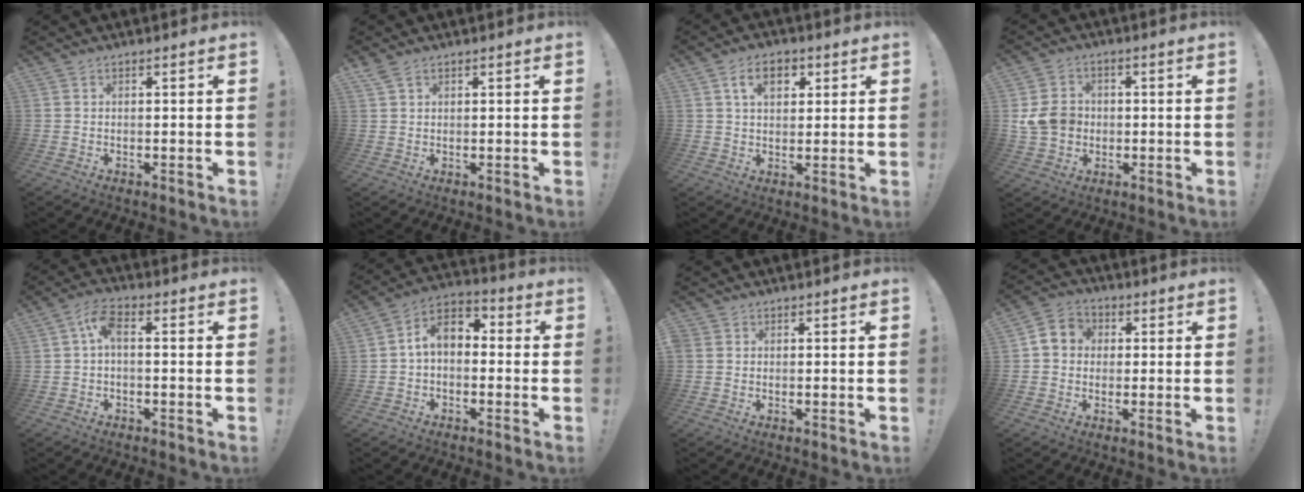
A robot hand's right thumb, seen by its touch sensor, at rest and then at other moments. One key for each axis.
{"total": 2.6, "fx": 2.0, "fy": 1.2, "fz": 1.2, "tx": -0.018, "ty": -0.006, "tz": 0.038}
{"total": 8.3, "fx": 3.3, "fy": 5.2, "fz": 5.6, "tx": -0.083, "ty": 0.005, "tz": 0.058}
{"total": 9.8, "fx": -0.5, "fy": 8.5, "fz": 4.9, "tx": -0.082, "ty": 0.008, "tz": -0.005}
{"total": 5.7, "fx": 0.0, "fy": 2.1, "fz": 5.3, "tx": -0.113, "ty": 0.003, "tz": -0.002}
{"total": 7.5, "fx": 0.1, "fy": 5.0, "fz": 5.6, "tx": -0.104, "ty": 0.014, "tz": 0.006}
{"total": 1.1, "fx": 0.2, "fy": 1.0, "fz": 0.4, "tx": -0.009, "ty": 0.003, "tz": 0.004}
{"total": 6.4, "fx": 0.4, "fy": 5.8, "fz": 2.5, "tx": -0.037, "ty": 0.016, "tz": 0.013}